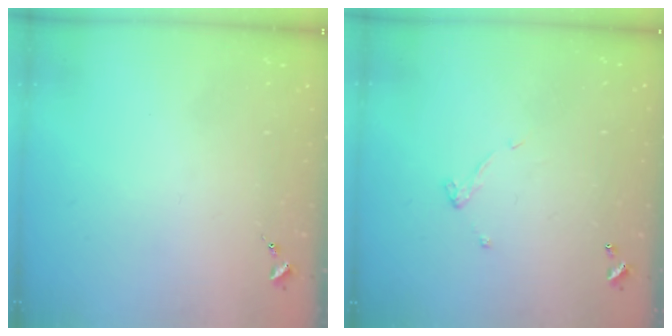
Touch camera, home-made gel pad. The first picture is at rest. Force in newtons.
{"total": 4.4, "press": 4.4, "slide": 0.2}